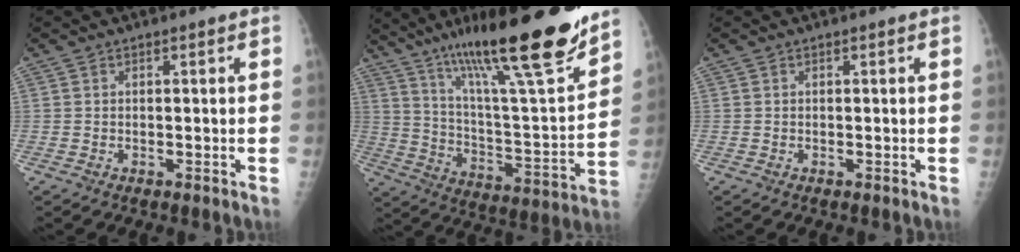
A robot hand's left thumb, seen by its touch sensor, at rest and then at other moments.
{"total": 25.5, "force": [18.4, 3.2, 17.4], "torque": [-0.259, -0.074, 0.307]}
{"total": 0.0}